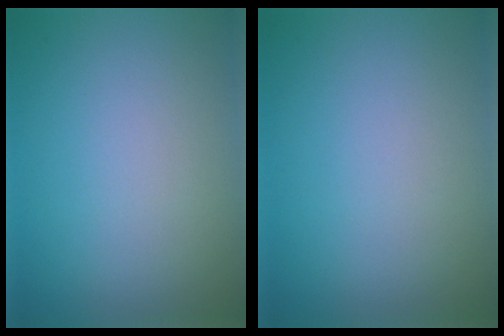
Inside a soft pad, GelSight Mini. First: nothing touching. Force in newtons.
{"total": 0.0}